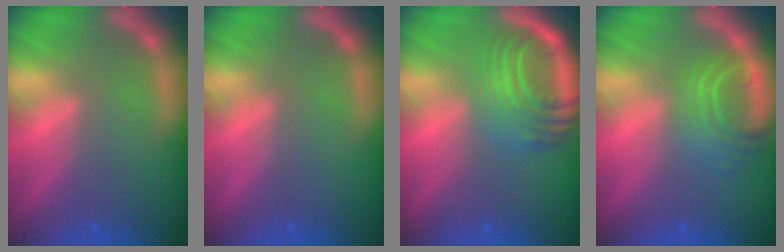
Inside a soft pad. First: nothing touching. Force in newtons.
{"total": 0.0}
{"total": 10.1}
{"total": 5.5}